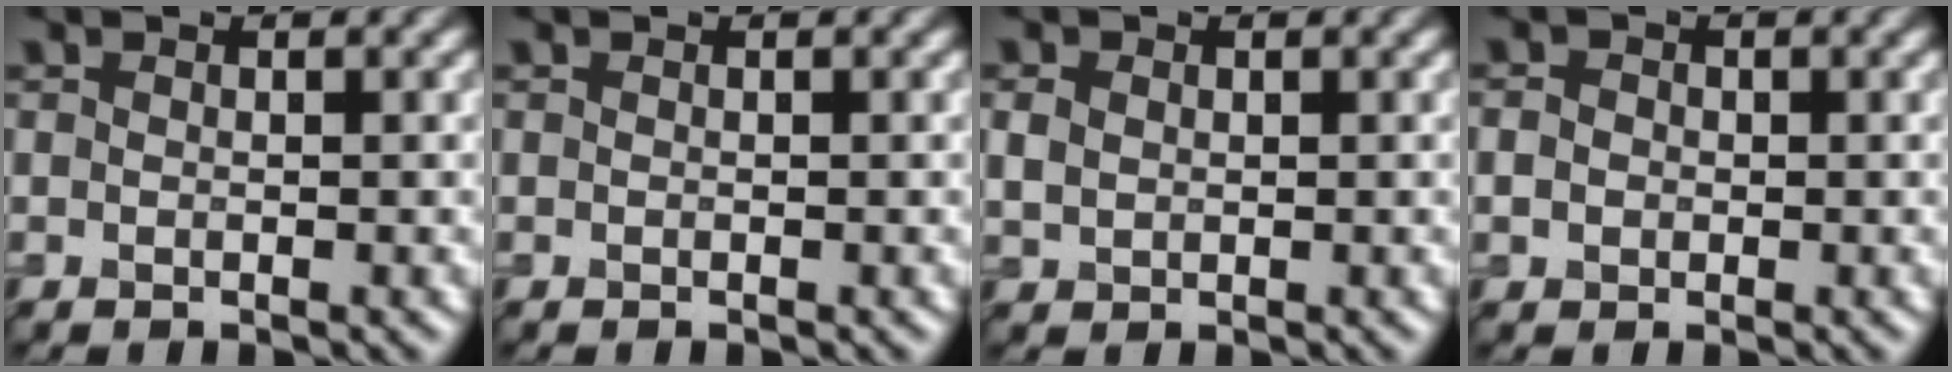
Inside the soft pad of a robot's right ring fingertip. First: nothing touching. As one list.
[{"total": 0.0}, {"total": 1.7, "force": [0.3, 1.4, 0.9], "torque": [-0.023, -0.001, 0.004]}, {"total": 1.5, "force": [-0.1, 1.3, 0.6], "torque": [-0.013, -0.001, -0.006]}]